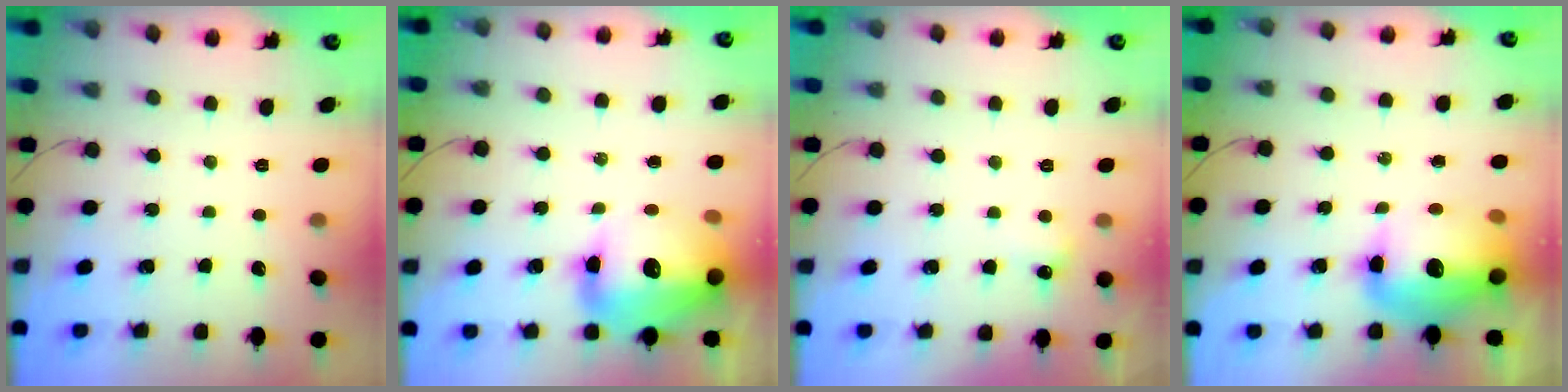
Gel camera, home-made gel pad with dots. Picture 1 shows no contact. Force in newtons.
{"total": 18.8, "press": 18.1, "slide": 4.8}
{"total": 4.7, "press": 4.5, "slide": 1.3}
{"total": 17.0, "press": 16.6, "slide": 3.9}